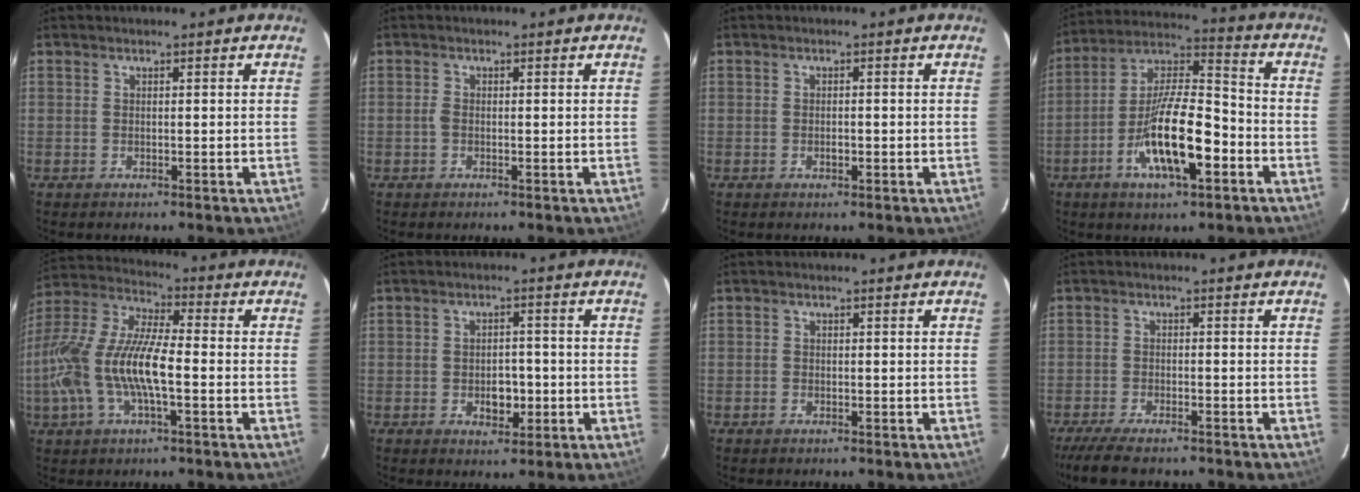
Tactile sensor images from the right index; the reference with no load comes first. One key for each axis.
{"total": 1.0, "fx": -0.3, "fy": 0.6, "fz": 0.7, "tx": -0.015, "ty": 0.002, "tz": -0.007}
{"total": 1.1, "fx": -0.4, "fy": 0.8, "fz": 0.7, "tx": -0.011, "ty": 0.001, "tz": -0.006}
{"total": 16.1, "fx": -6.2, "fy": 5.0, "fz": 14.0, "tx": -0.265, "ty": 0.000, "tz": -0.113}
{"total": 17.5, "fx": -3.9, "fy": 5.5, "fz": 16.2, "tx": -0.332, "ty": -0.002, "tz": -0.079}
{"total": 4.4, "fx": -1.2, "fy": 3.0, "fz": 2.9, "tx": -0.050, "ty": 0.002, "tz": -0.011}
{"total": 0.8, "fx": -0.6, "fy": 0.5, "fz": 0.2, "tx": -0.004, "ty": 0.002, "tz": -0.012}
{"total": 9.0, "fx": -7.6, "fy": 1.9, "fz": 4.5, "tx": -0.111, "ty": -0.029, "tz": -0.132}